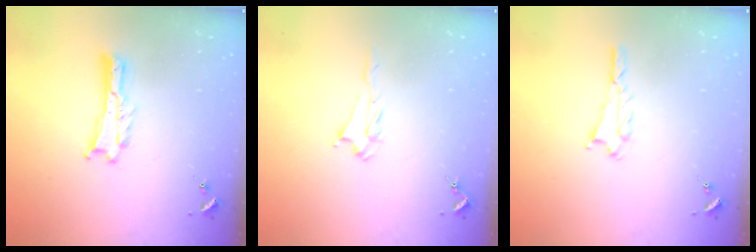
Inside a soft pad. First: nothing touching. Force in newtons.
{"total": 3.2, "press": 3.2, "slide": 0.5}
{"total": 1.8, "press": 1.8, "slide": 0.2}